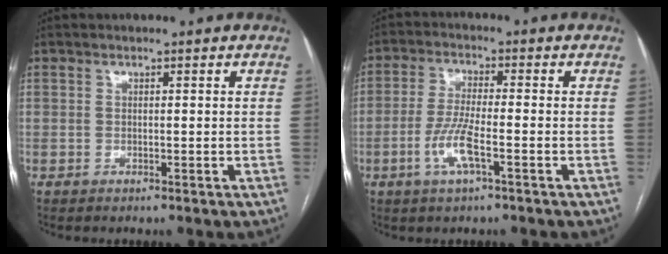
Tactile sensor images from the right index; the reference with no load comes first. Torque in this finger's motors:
{"motor_torque": [1.09, -0.29, 0.60, 0.16]}